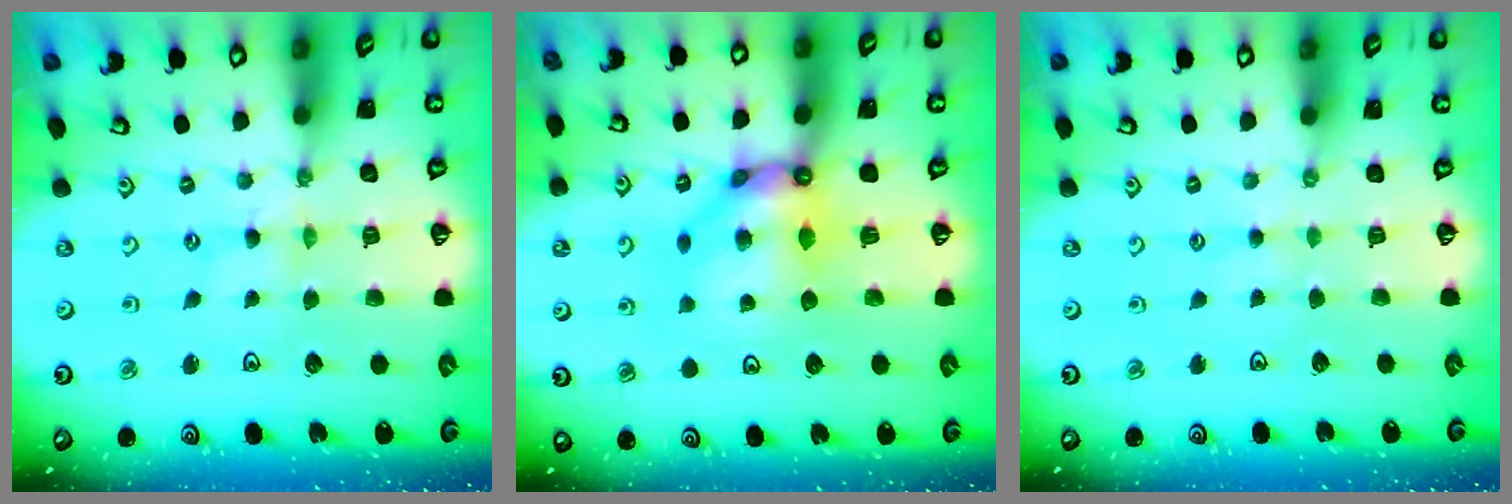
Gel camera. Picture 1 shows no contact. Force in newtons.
{"total": 10.8, "press": 10.7, "slide": 1.4}
{"total": 1.8, "press": 1.7, "slide": 0.3}